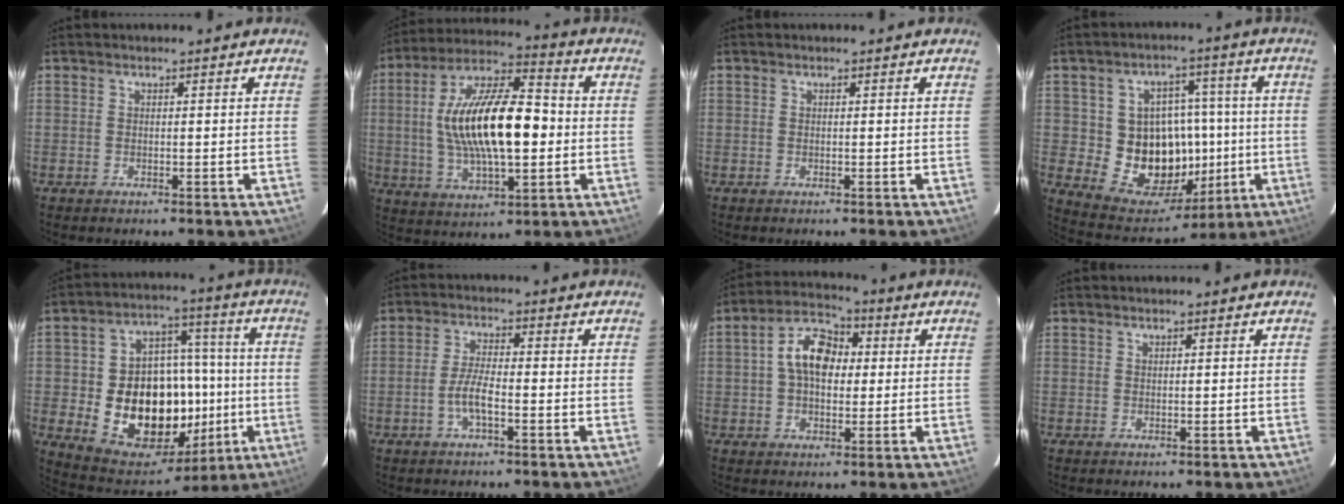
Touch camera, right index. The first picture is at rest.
{"total": 19.7, "force": [-0.3, 7.6, 18.2], "torque": [-0.339, 0.013, -0.003]}
{"total": 0.0}
{"total": 15.9, "force": [-1.5, 13.9, 7.7], "torque": [-0.151, 0.020, 0.001]}
{"total": 22.9, "force": [-3.7, 16.4, 15.5], "torque": [-0.301, 0.029, -0.029]}
{"total": 4.7, "force": [-2.0, 1.0, 4.1], "torque": [-0.090, 0.003, -0.039]}
{"total": 9.3, "force": [1.1, 6.0, 7.0], "torque": [-0.129, 0.029, 0.015]}
{"total": 0.0}